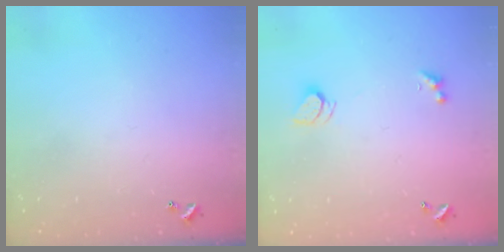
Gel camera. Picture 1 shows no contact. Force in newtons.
{"total": 2.5, "press": 2.4, "slide": 0.6}